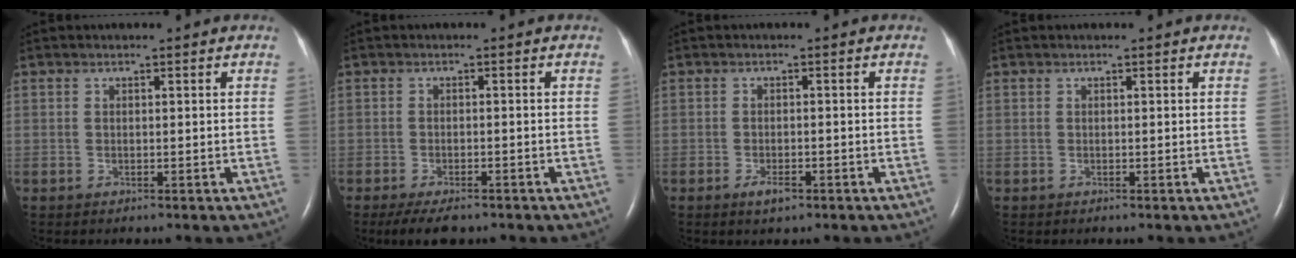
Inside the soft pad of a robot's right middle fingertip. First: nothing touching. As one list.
[{"total": 5.3, "force": [-4.0, 1.8, 3.0], "torque": [-0.048, -0.008, -0.062]}, {"total": 2.2, "force": [-1.4, 0.8, 1.6], "torque": [-0.031, -0.001, -0.022]}, {"total": 0.0}]